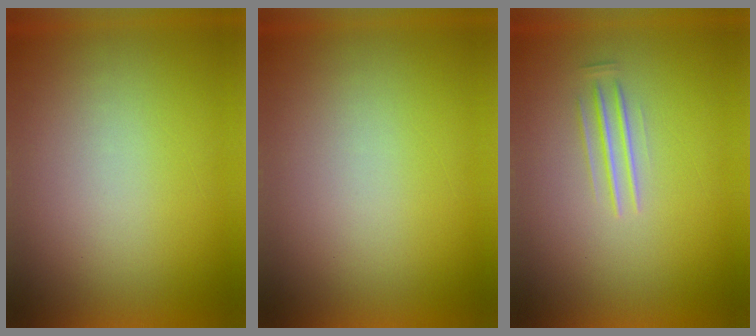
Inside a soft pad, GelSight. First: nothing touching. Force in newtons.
{"total": 0.0}
{"total": 1.6}